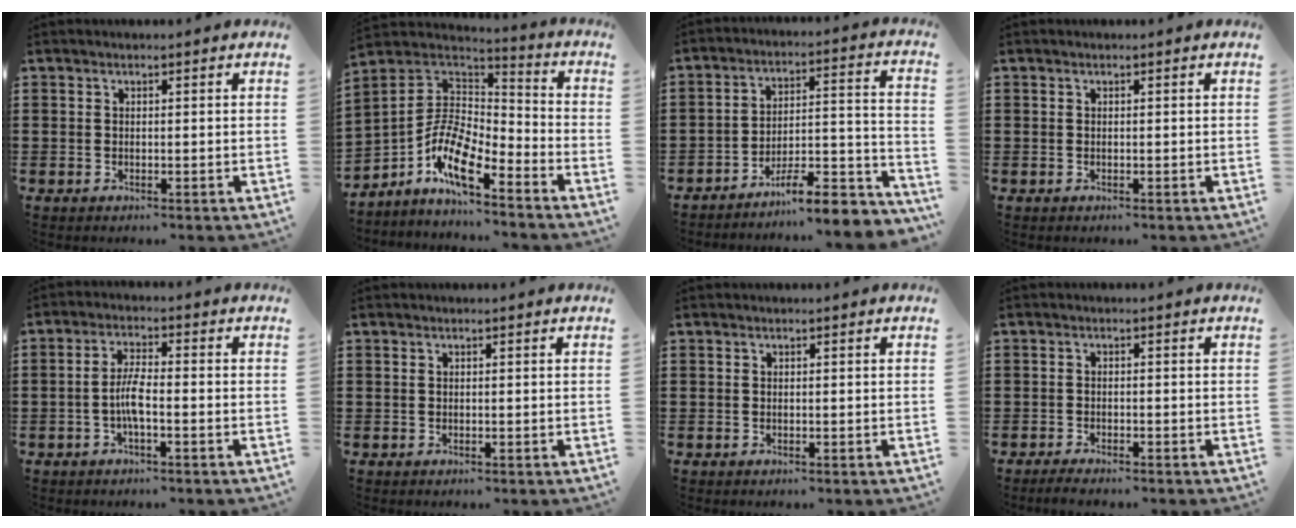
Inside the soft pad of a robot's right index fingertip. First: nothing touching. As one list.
[{"total": 10.0, "force": [-5.7, 3.9, 7.2], "torque": [-0.170, -0.008, -0.118]}, {"total": 8.5, "force": [-7.3, 1.3, 4.2], "torque": [-0.056, 0.010, -0.138]}, {"total": 0.0}, {"total": 4.3, "force": [-1.2, 0.9, 4.0], "torque": [-0.094, -0.004, -0.030]}, {"total": 0.0}, {"total": 0.0}, {"total": 1.6, "force": [-1.6, 0.0, 0.3], "torque": [-0.007, -0.002, -0.030]}]